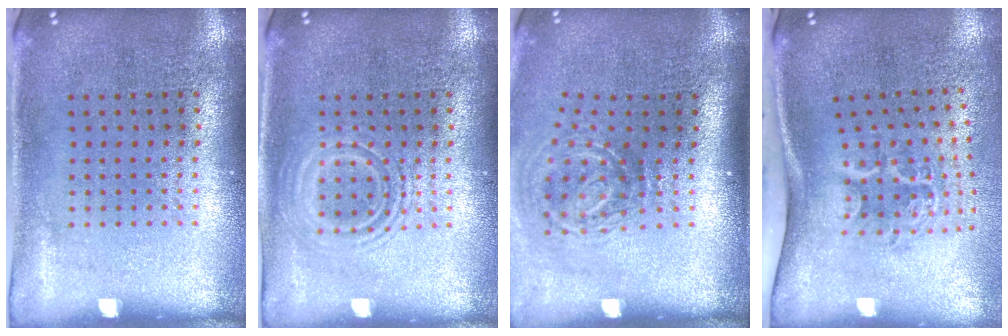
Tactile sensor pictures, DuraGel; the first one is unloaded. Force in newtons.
{"total": 2.4, "press": 2.4, "slide": 0.4}
{"total": 2.0, "press": 1.3, "slide": 1.6}
{"total": 2.2, "press": 1.4, "slide": 1.7}